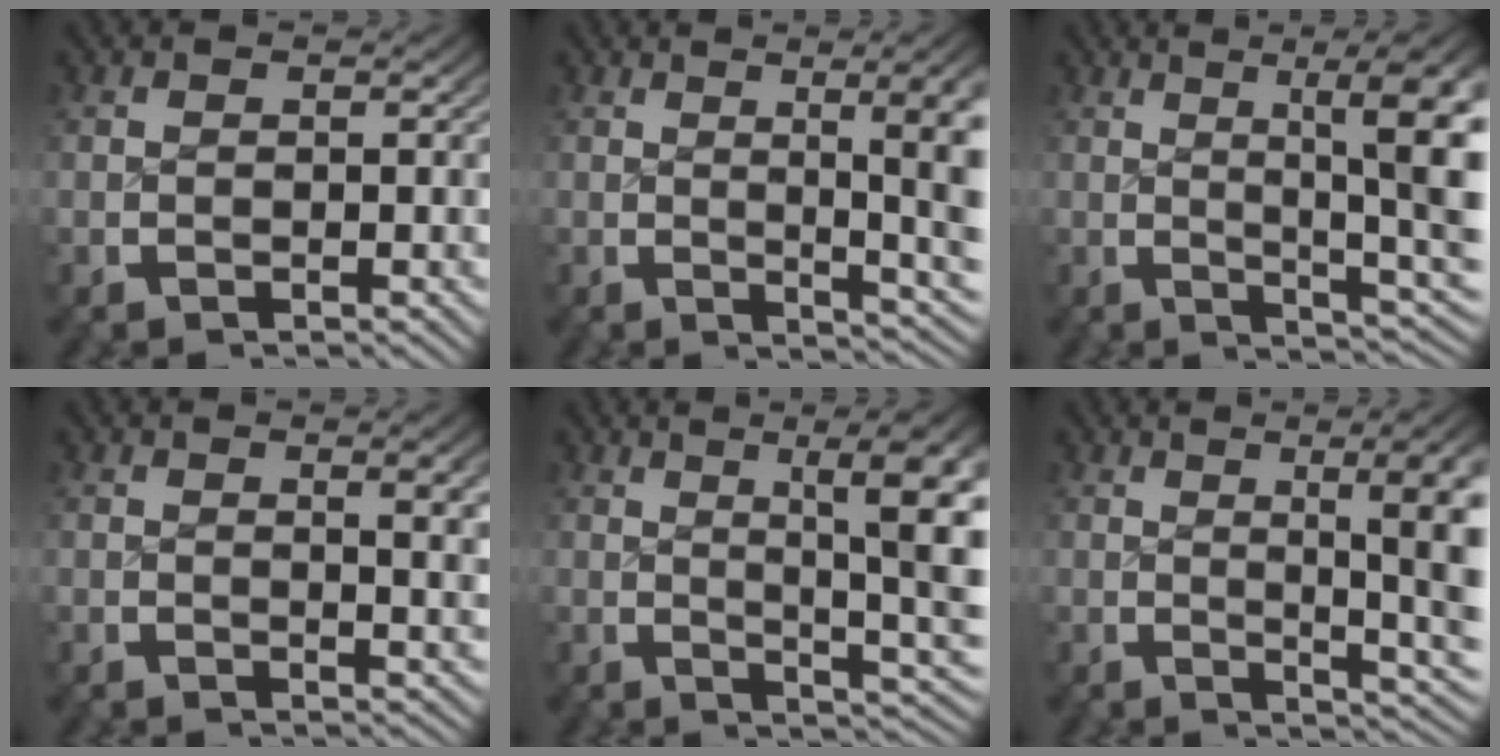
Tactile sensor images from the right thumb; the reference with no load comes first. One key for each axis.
{"total": 8.4, "fx": 0.5, "fy": 3.5, "fz": 7.6, "tx": -0.089, "ty": -0.007, "tz": 0.010}
{"total": 11.7, "fx": 2.3, "fy": 5.0, "fz": 10.3, "tx": -0.120, "ty": 0.005, "tz": 0.029}
{"total": 2.5, "fx": 0.7, "fy": 0.3, "fz": 2.4, "tx": -0.029, "ty": -0.005, "tz": 0.013}
{"total": 10.5, "fx": 2.3, "fy": 4.4, "fz": 9.3, "tx": -0.109, "ty": 0.003, "tz": 0.029}
{"total": 9.4, "fx": 0.9, "fy": 3.9, "fz": 8.5, "tx": -0.099, "ty": -0.004, "tz": 0.014}